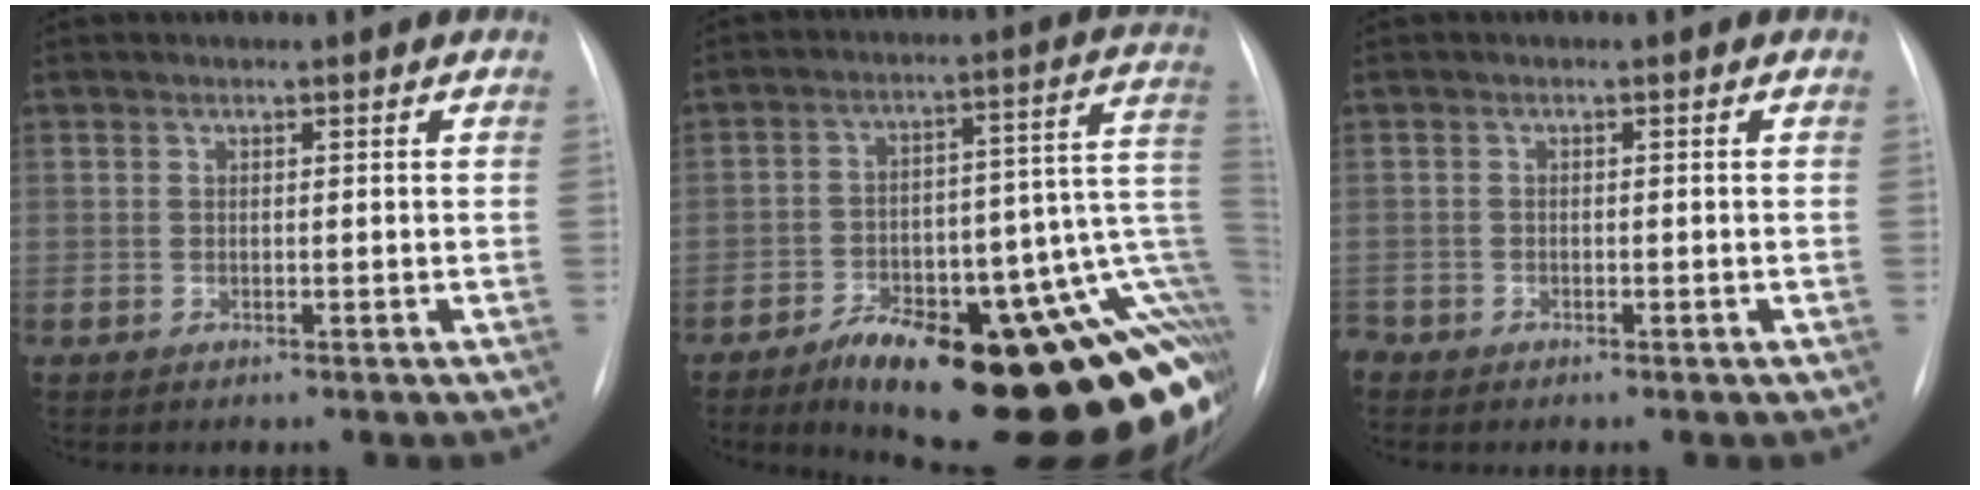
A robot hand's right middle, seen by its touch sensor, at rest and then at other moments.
{"total": 29.8, "force": [-15.1, 8.1, 24.4], "torque": [-0.192, 0.018, -0.198]}
{"total": 1.9, "force": [-1.5, 1.1, 0.4], "torque": [-0.010, 0.000, -0.024]}